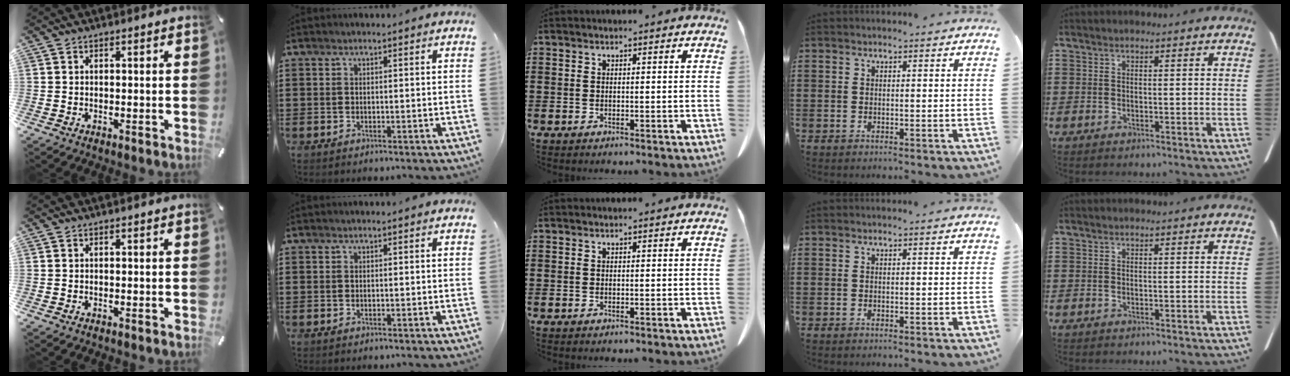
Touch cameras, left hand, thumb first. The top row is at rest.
{}